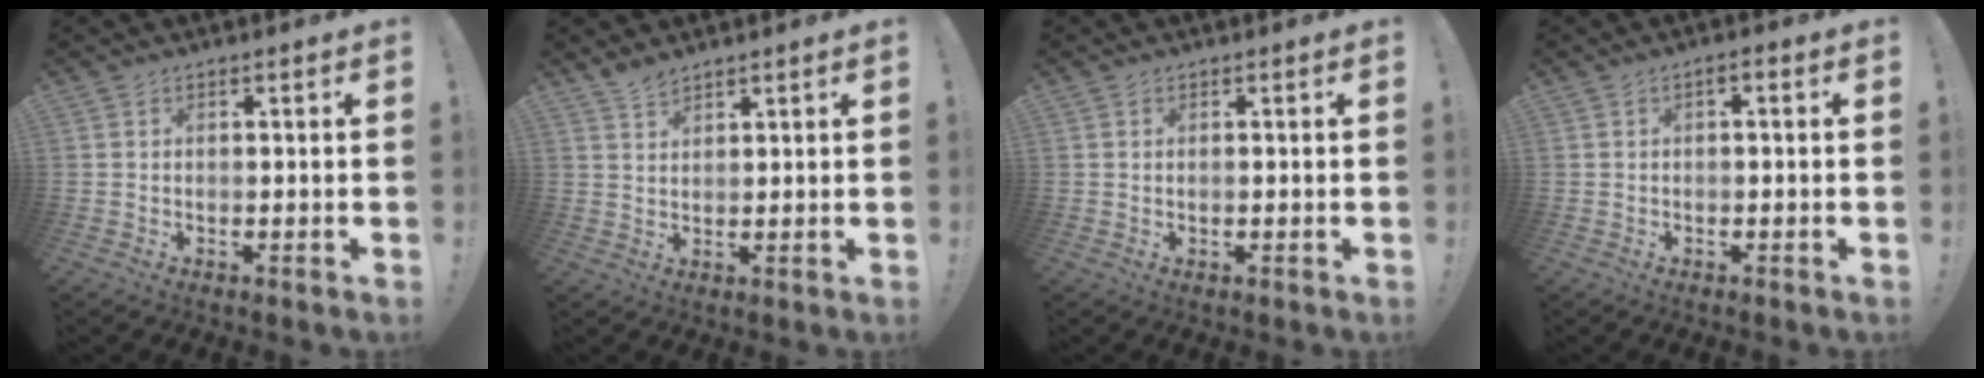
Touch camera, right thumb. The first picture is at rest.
{"total": 3.3, "force": [3.0, 1.0, 1.1], "torque": [-0.016, -0.020, 0.056]}
{"total": 0.0}
{"total": 1.6, "force": [-0.9, 0.4, 1.2], "torque": [-0.024, 0.007, -0.017]}